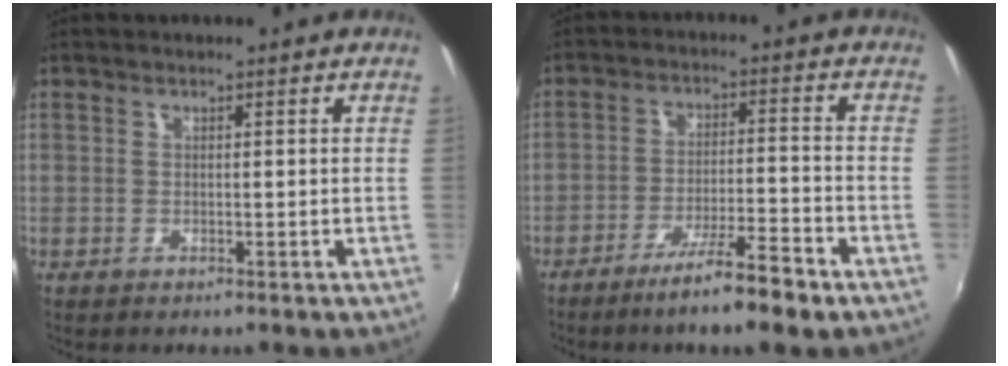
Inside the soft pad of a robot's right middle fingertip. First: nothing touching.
{"total": 9.2, "force": [-6.6, 0.5, 6.4], "torque": [-0.129, -0.010, -0.109]}